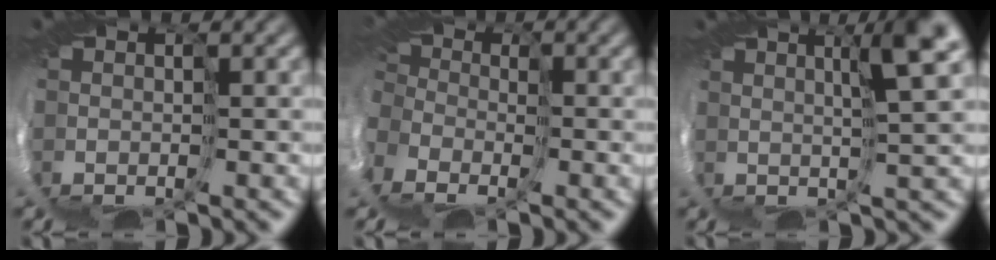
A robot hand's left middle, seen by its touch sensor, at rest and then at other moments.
{"total": 11.0, "force": [-6.0, 7.9, 4.8], "torque": [-0.123, -0.037, -0.089]}
{"total": 5.4, "force": [2.8, 0.0, 4.6], "torque": [-0.059, 0.017, 0.036]}